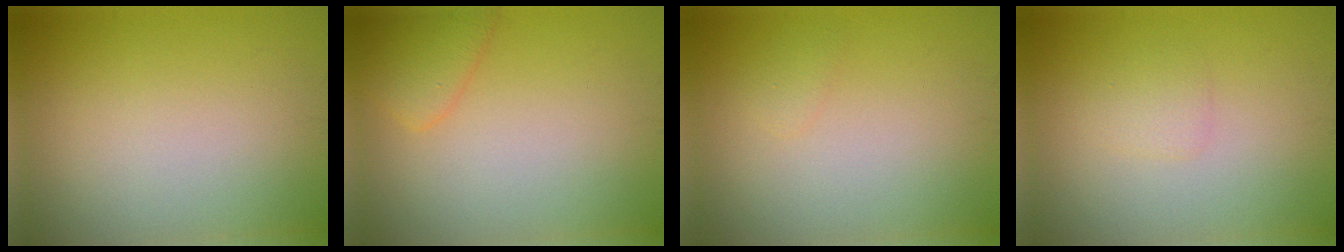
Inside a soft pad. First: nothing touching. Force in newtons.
{"total": 2.5, "press": 2.5, "slide": 0.2}
{"total": 0.7, "press": 0.7, "slide": 0.0}
{"total": 1.1, "press": 1.1, "slide": 0.1}